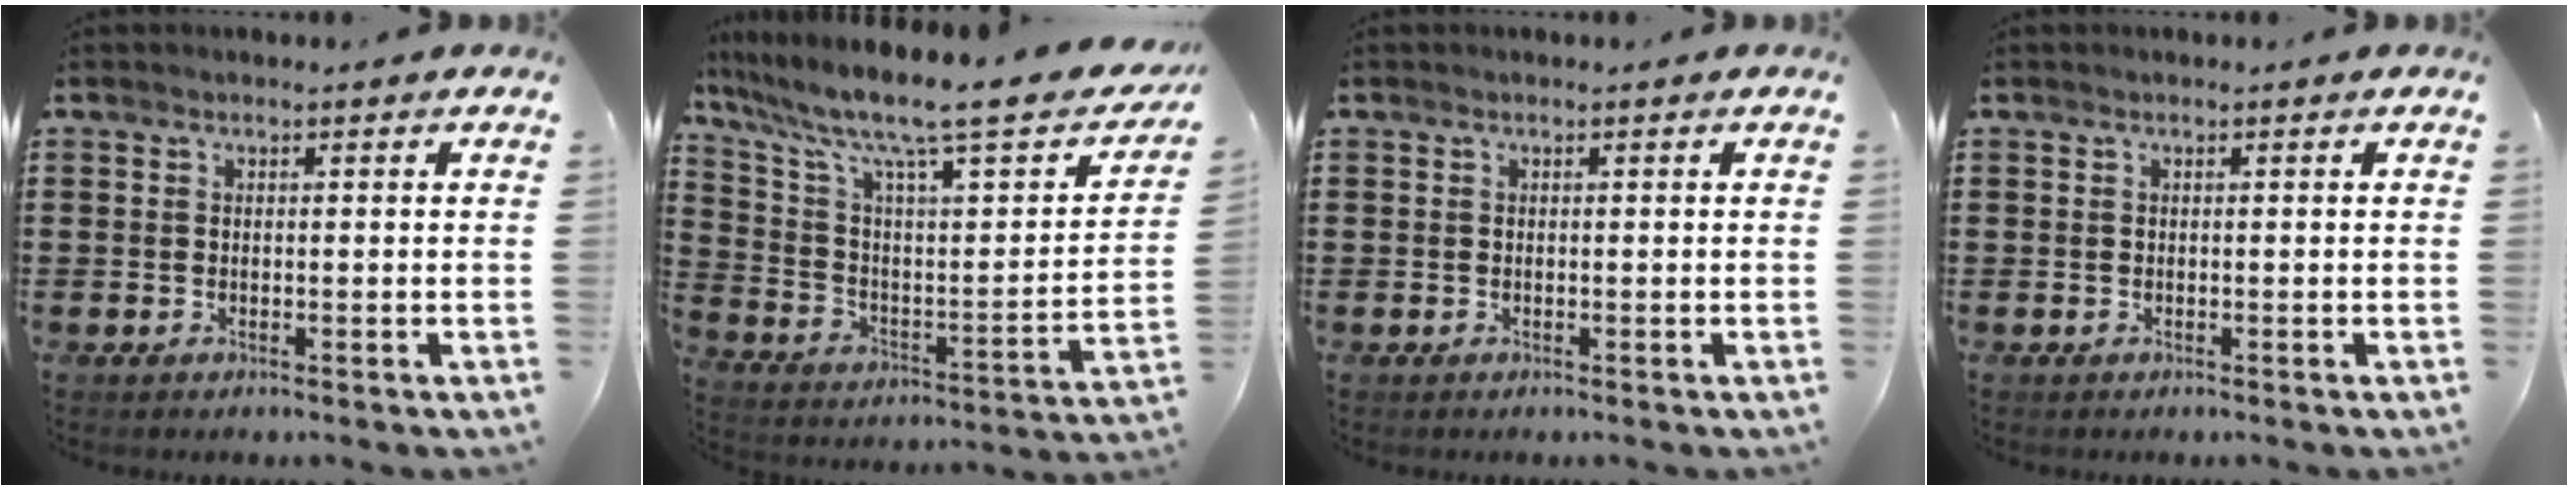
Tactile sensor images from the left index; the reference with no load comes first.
{"total": 10.5, "force": [7.8, 1.1, 6.9], "torque": [-0.151, -0.057, 0.115]}
{"total": 0.0}
{"total": 0.0}